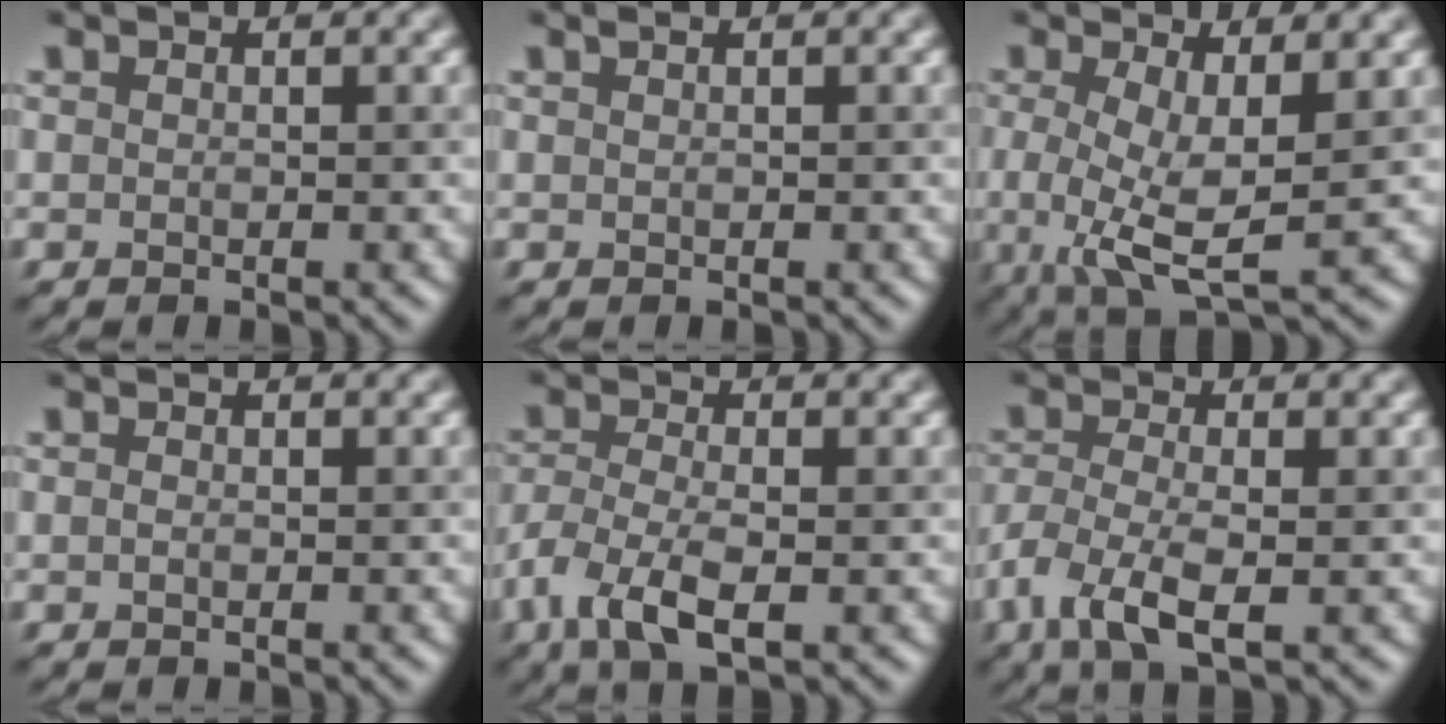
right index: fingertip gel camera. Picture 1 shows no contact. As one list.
[{"total": 0.5, "force": [0.5, 0.0, 0.0], "torque": [0.000, 0.009, 0.009]}, {"total": 6.4, "force": [0.1, 2.3, 6.0], "torque": [-0.122, -0.002, 0.001]}, {"total": 0.0}, {"total": 5.0, "force": [-1.8, 2.3, 4.0], "torque": [-0.090, 0.000, -0.041]}, {"total": 4.8, "force": [-1.6, 2.0, 4.0], "torque": [-0.090, -0.001, -0.038]}]